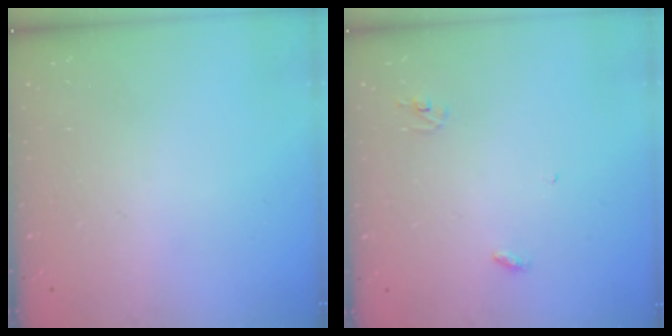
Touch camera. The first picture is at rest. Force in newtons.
{"total": 2.9, "press": 2.9, "slide": 0.2}